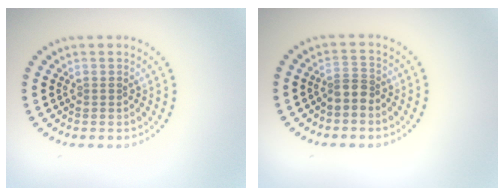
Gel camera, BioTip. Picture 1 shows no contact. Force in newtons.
{"total": 1.8, "press": 1.5, "slide": 1.1}